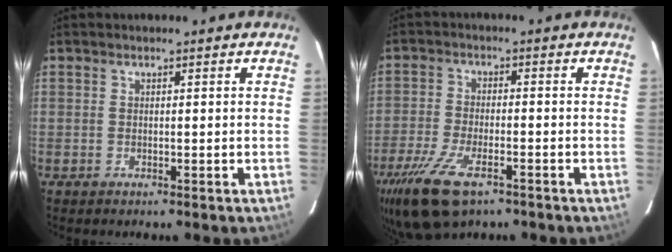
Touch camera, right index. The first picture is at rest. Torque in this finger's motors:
{"motor_torque": [1.30, -0.84, 0.56, 0.14]}